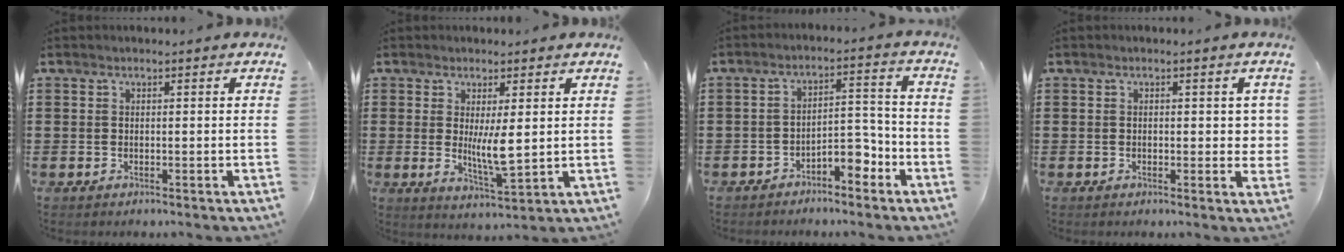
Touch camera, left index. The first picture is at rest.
{"total": 5.8, "force": [1.0, 1.5, 5.6], "torque": [-0.097, -0.015, 0.013]}
{"total": 5.0, "force": [-3.9, 1.7, 2.7], "torque": [-0.045, 0.018, -0.074]}
{"total": 2.5, "force": [0.2, 1.4, 2.1], "torque": [-0.024, 0.002, -0.001]}